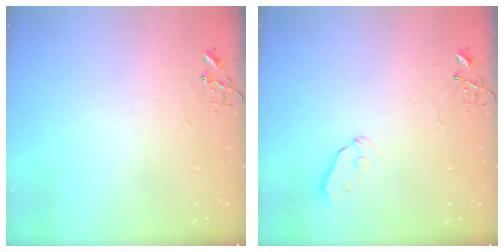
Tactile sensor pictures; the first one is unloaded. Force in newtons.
{"total": 5.3, "press": 5.2, "slide": 0.6}